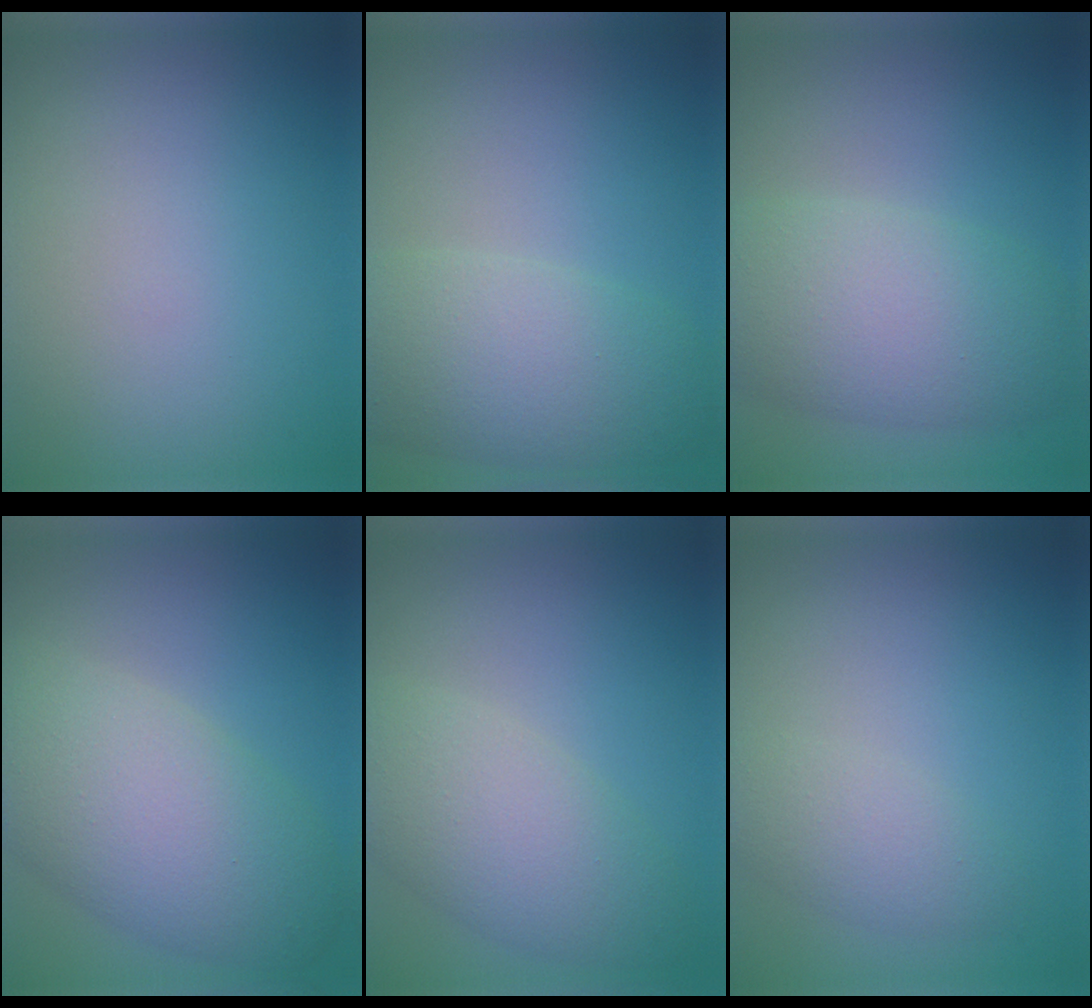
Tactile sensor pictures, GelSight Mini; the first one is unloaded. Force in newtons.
{"total": 6.8, "press": 6.7, "slide": 0.6}
{"total": 7.6, "press": 7.6, "slide": 0.6}
{"total": 9.0, "press": 9.0, "slide": 0.5}
{"total": 5.6, "press": 5.6, "slide": 0.4}
{"total": 2.7, "press": 2.7, "slide": 0.1}